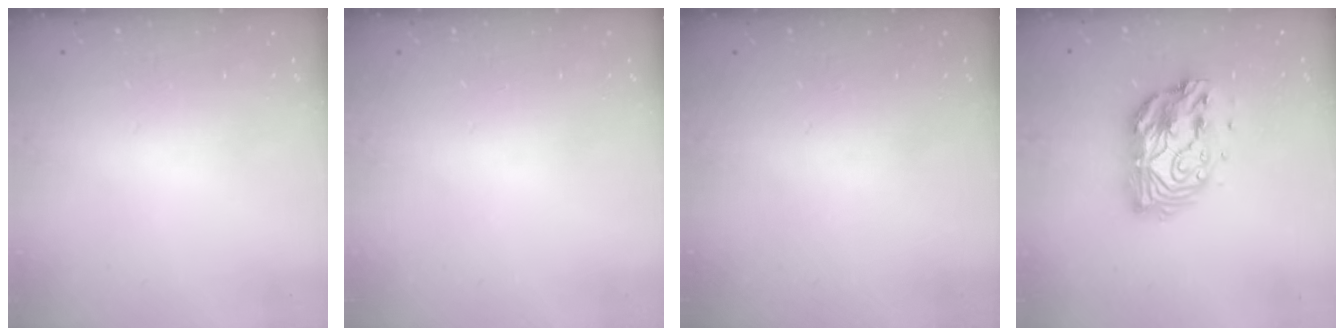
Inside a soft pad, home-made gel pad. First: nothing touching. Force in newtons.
{"total": 0.0}
{"total": 0.0}
{"total": 12.8, "press": 12.8, "slide": 0.9}